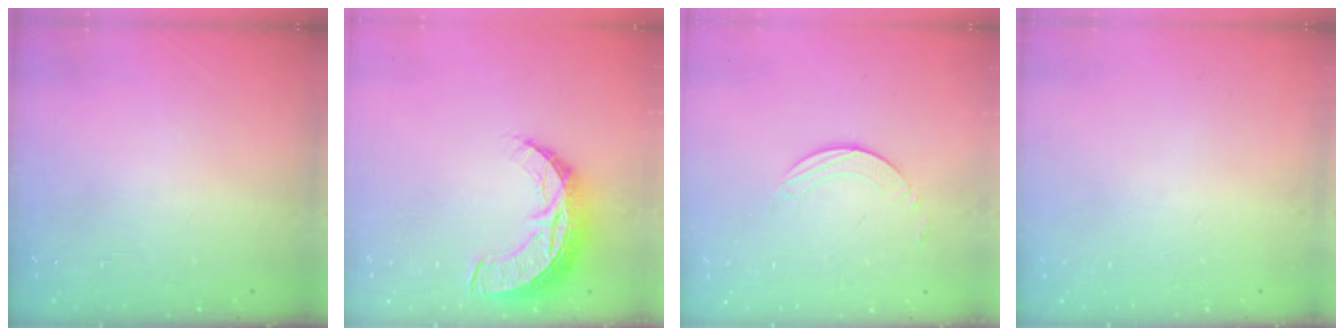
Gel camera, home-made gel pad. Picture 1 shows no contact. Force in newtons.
{"total": 11.5, "press": 11.5, "slide": 0.9}
{"total": 1.7, "press": 1.7, "slide": 0.2}
{"total": 0.0}